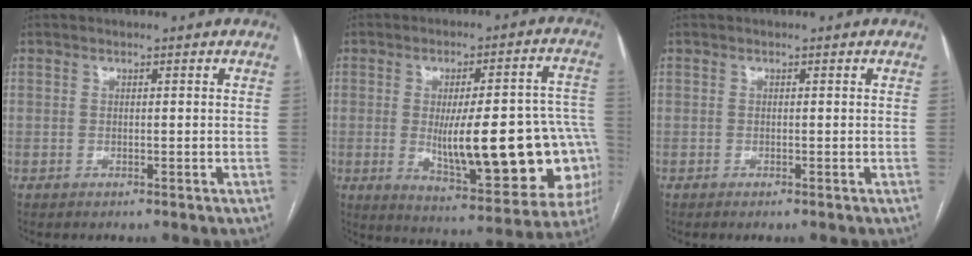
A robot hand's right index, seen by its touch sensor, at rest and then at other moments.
{"total": 23.5, "force": [-3.3, 5.6, 22.5], "torque": [-0.227, 0.018, -0.019]}
{"total": 0.6, "force": [-0.5, -0.1, 0.3], "torque": [-0.004, -0.002, -0.008]}